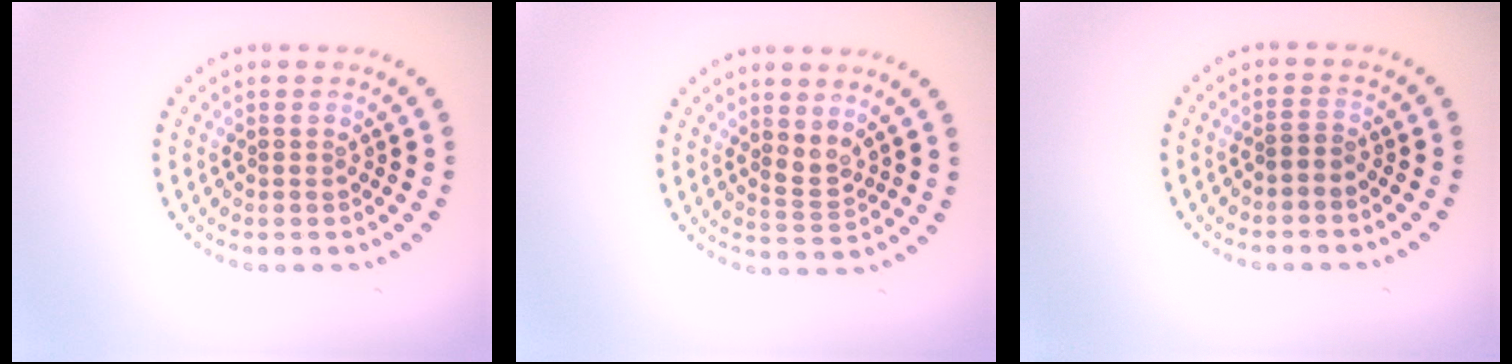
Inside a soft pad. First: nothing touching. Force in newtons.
{"total": 1.5, "press": 1.3, "slide": 0.9}
{"total": 0.9, "press": 0.7, "slide": 0.7}